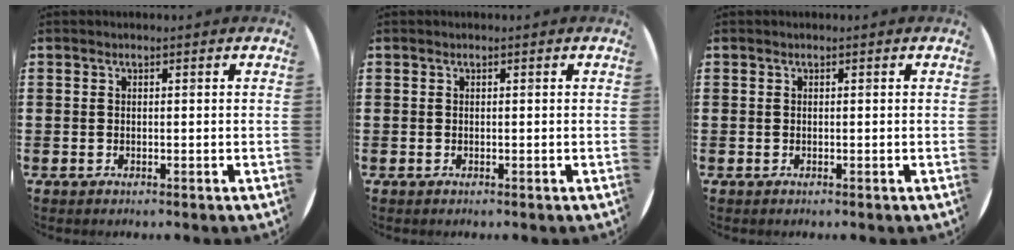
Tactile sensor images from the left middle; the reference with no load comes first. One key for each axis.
{"total": 0.0}
{"total": 0.0}